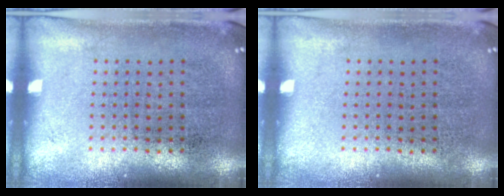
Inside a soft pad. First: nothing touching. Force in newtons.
{"total": 0.0}